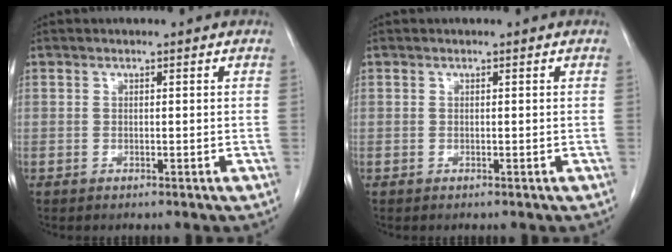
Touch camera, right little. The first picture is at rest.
{"total": 0.0}